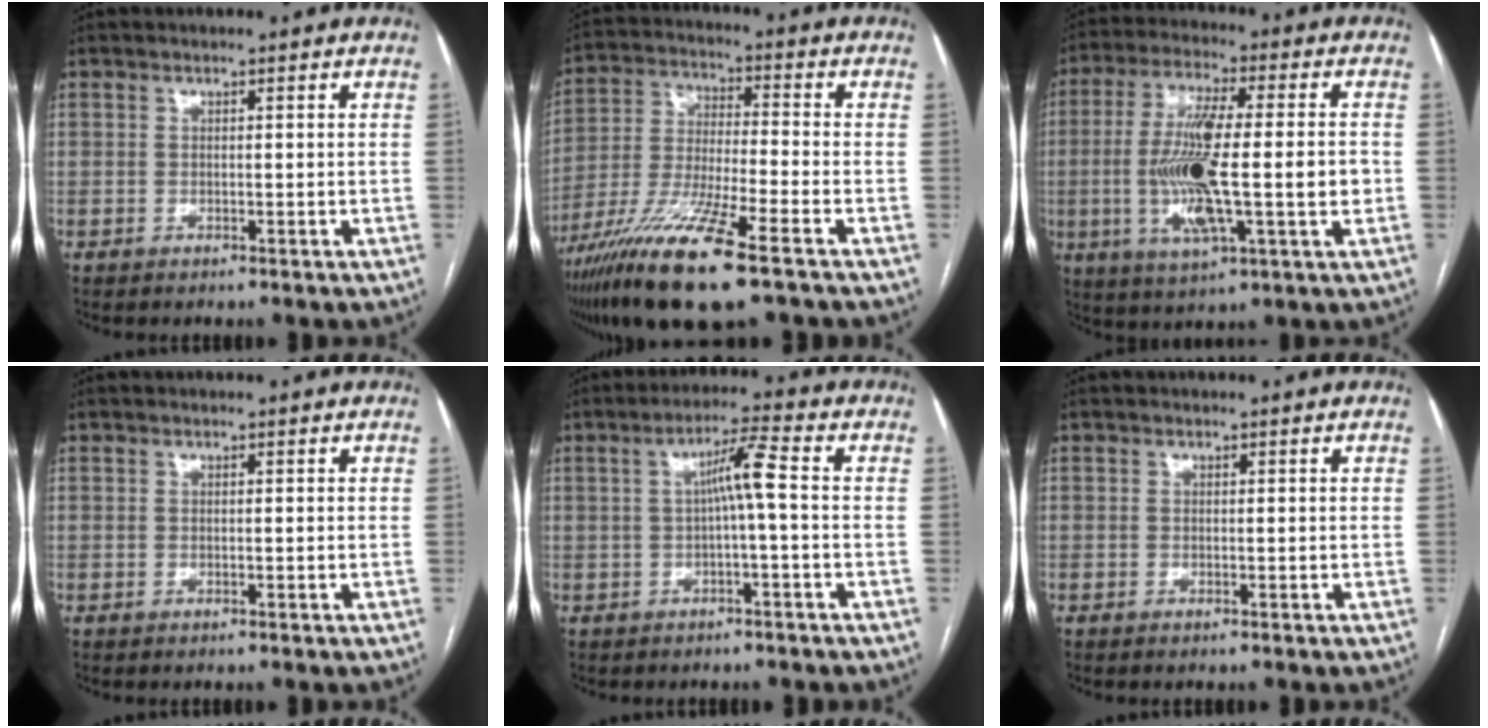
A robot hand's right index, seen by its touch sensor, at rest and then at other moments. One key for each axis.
{"total": 15.8, "fx": -9.8, "fy": 1.0, "fz": 12.3, "tx": -0.259, "ty": -0.042, "tz": -0.183}
{"total": 15.8, "fx": -1.8, "fy": 2.5, "fz": 15.5, "tx": -0.295, "ty": 0.001, "tz": -0.030}
{"total": 0.0}
{"total": 5.0, "fx": 0.0, "fy": -0.2, "fz": 5.0, "tx": -0.086, "ty": 0.018, "tz": 0.001}
{"total": 0.0}